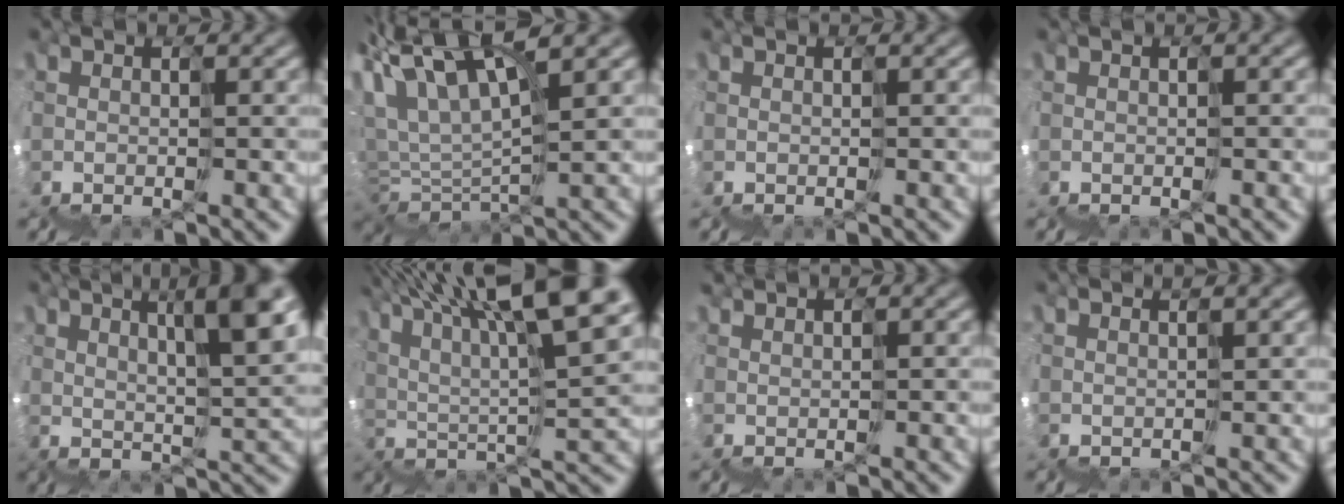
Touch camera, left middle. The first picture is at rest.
{"total": 4.0, "force": [4.0, -0.5, 0.4], "torque": [-0.047, 0.033, 0.065]}
{"total": 0.0}
{"total": 0.6, "force": [-0.2, 0.3, 0.5], "torque": [-0.004, 0.002, 0.000]}
{"total": 6.0, "force": [4.4, 0.7, 4.1], "torque": [-0.051, 0.031, 0.069]}
{"total": 11.0, "force": [8.1, 1.3, 7.3], "torque": [-0.152, 0.047, 0.140]}
{"total": 0.9, "force": [0.7, -0.1, -0.6], "torque": [0.010, 0.017, 0.017]}
{"total": 1.9, "force": [1.0, 0.4, 1.5], "torque": [-0.003, 0.027, 0.015]}